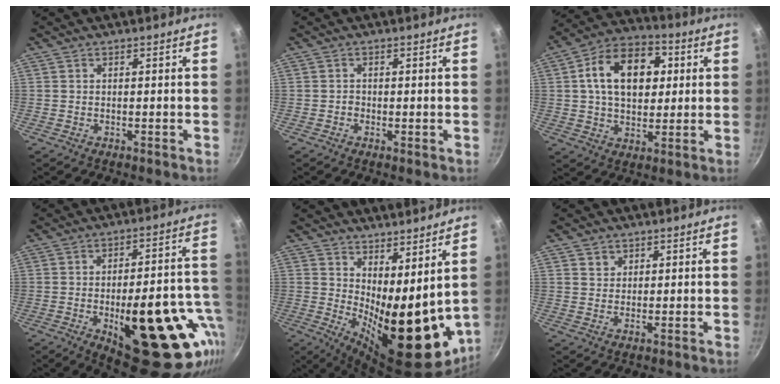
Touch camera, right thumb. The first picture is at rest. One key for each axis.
{"total": 0.7, "fx": -0.2, "fy": 0.6, "fz": 0.2, "tx": -0.002, "ty": -0.001, "tz": -0.006}
{"total": 16.5, "fx": 3.4, "fy": 11.1, "fz": 11.7, "tx": -0.152, "ty": 0.017, "tz": 0.043}
{"total": 28.9, "fx": -8.5, "fy": 12.1, "fz": 24.8, "tx": -0.275, "ty": 0.014, "tz": -0.099}
{"total": 18.6, "fx": 4.0, "fy": 8.1, "fz": 16.3, "tx": -0.194, "ty": -0.046, "tz": 0.079}
{"total": 1.8, "fx": 1.0, "fy": 1.5, "fz": 0.3, "tx": 0.007, "ty": -0.002, "tz": 0.013}